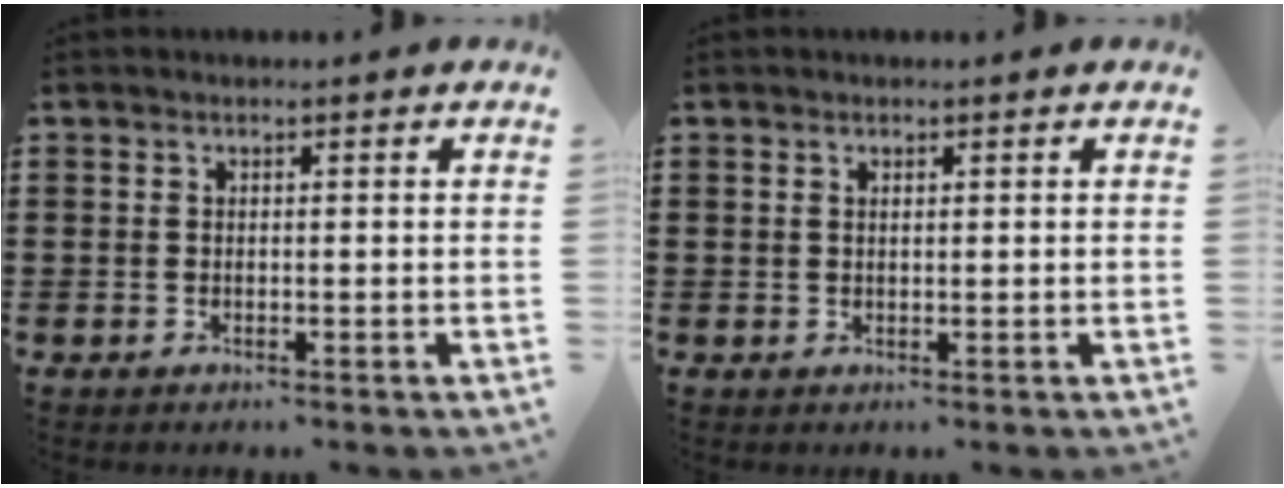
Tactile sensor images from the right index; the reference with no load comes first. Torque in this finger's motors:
{"motor_torque": [-0.20, 0.46, -0.01, -0.01]}